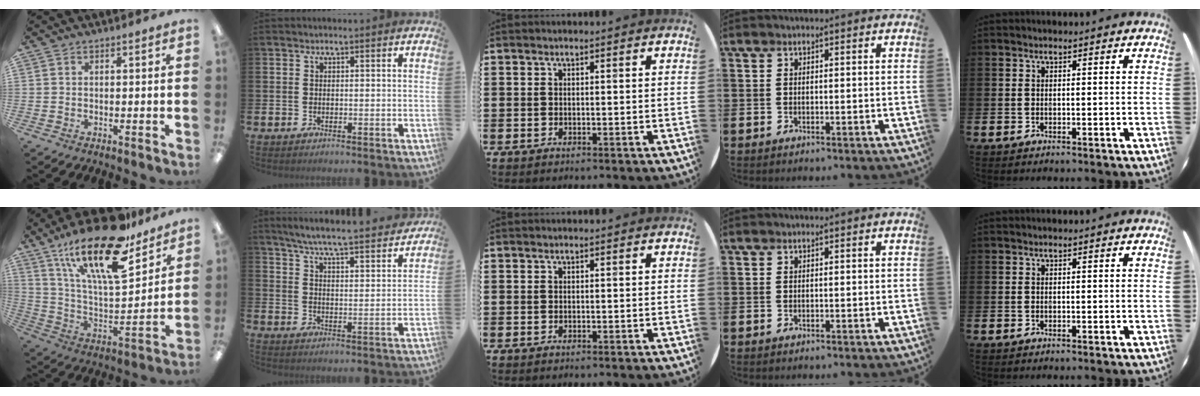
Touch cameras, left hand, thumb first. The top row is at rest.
{"thumb": {"total": 24.7, "force": [17.2, 7.8, 16.0], "torque": [-0.271, -0.105, 0.289]}, "index": {"total": 6.7, "force": [6.3, 0.0, 2.2], "torque": [-0.061, -0.050, 0.106]}}